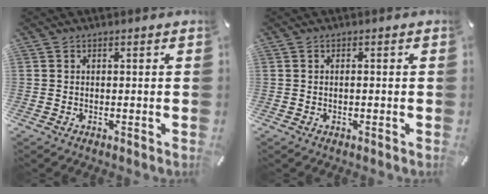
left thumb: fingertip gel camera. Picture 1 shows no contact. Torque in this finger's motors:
{"motor_torque": [-0.17, -0.60, 0.19, 0.53, -0.18]}